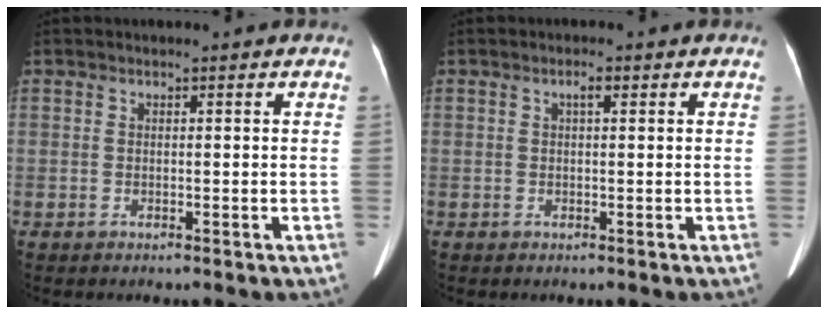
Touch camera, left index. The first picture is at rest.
{"total": 1.3, "force": [0.5, 0.3, 1.1], "torque": [-0.019, 0.005, 0.007]}